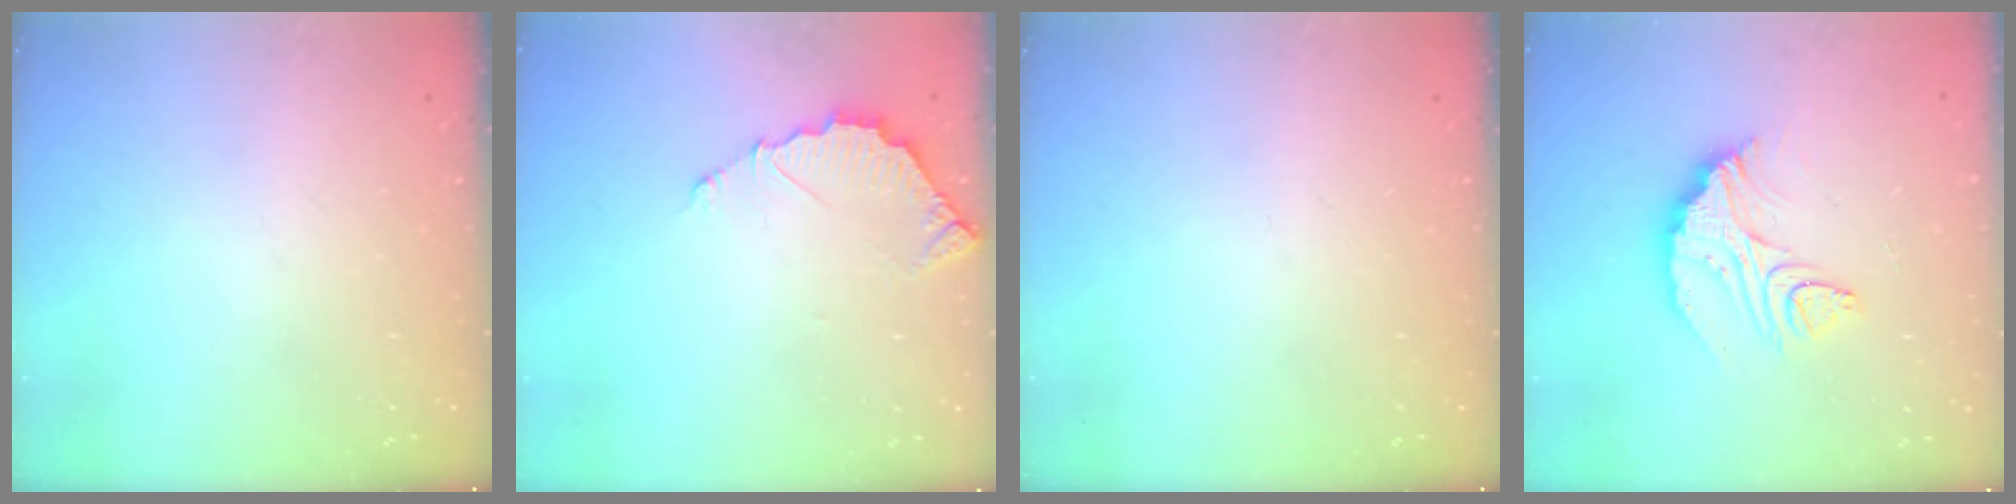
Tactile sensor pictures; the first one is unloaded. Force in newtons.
{"total": 6.9, "press": 6.9, "slide": 0.4}
{"total": 0.0}
{"total": 10.3, "press": 10.3, "slide": 0.6}